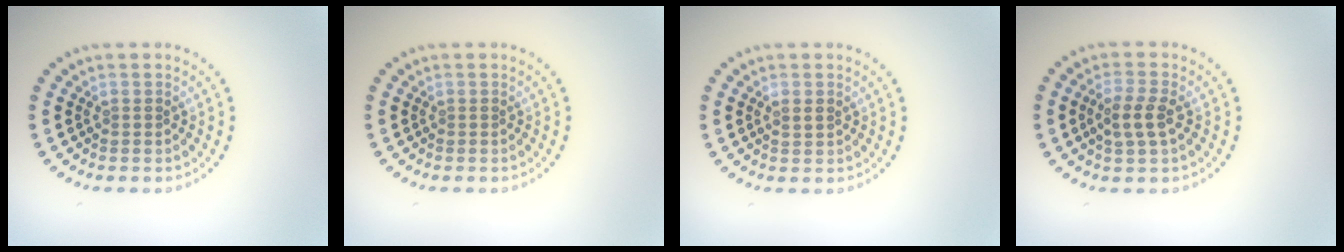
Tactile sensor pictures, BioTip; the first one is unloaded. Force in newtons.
{"total": 0.0}
{"total": 0.6, "press": 0.6, "slide": 0.2}
{"total": 2.6, "press": 2.5, "slide": 0.8}